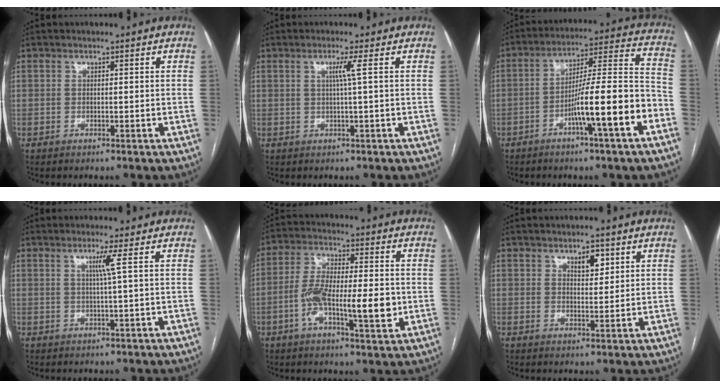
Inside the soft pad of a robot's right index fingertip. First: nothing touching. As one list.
[{"total": 2.3, "force": [0.5, -0.9, 2.1], "torque": [-0.040, -0.002, 0.012]}, {"total": 14.8, "force": [-6.1, 0.1, 13.5], "torque": [-0.212, 0.013, -0.098]}, {"total": 2.5, "force": [0.7, -1.0, 2.2], "torque": [-0.044, -0.004, 0.016]}, {"total": 12.8, "force": [-2.6, 3.5, 12.0], "torque": [-0.216, 0.007, -0.043]}, {"total": 3.3, "force": [1.8, 1.4, 2.4], "torque": [-0.037, -0.001, 0.031]}]